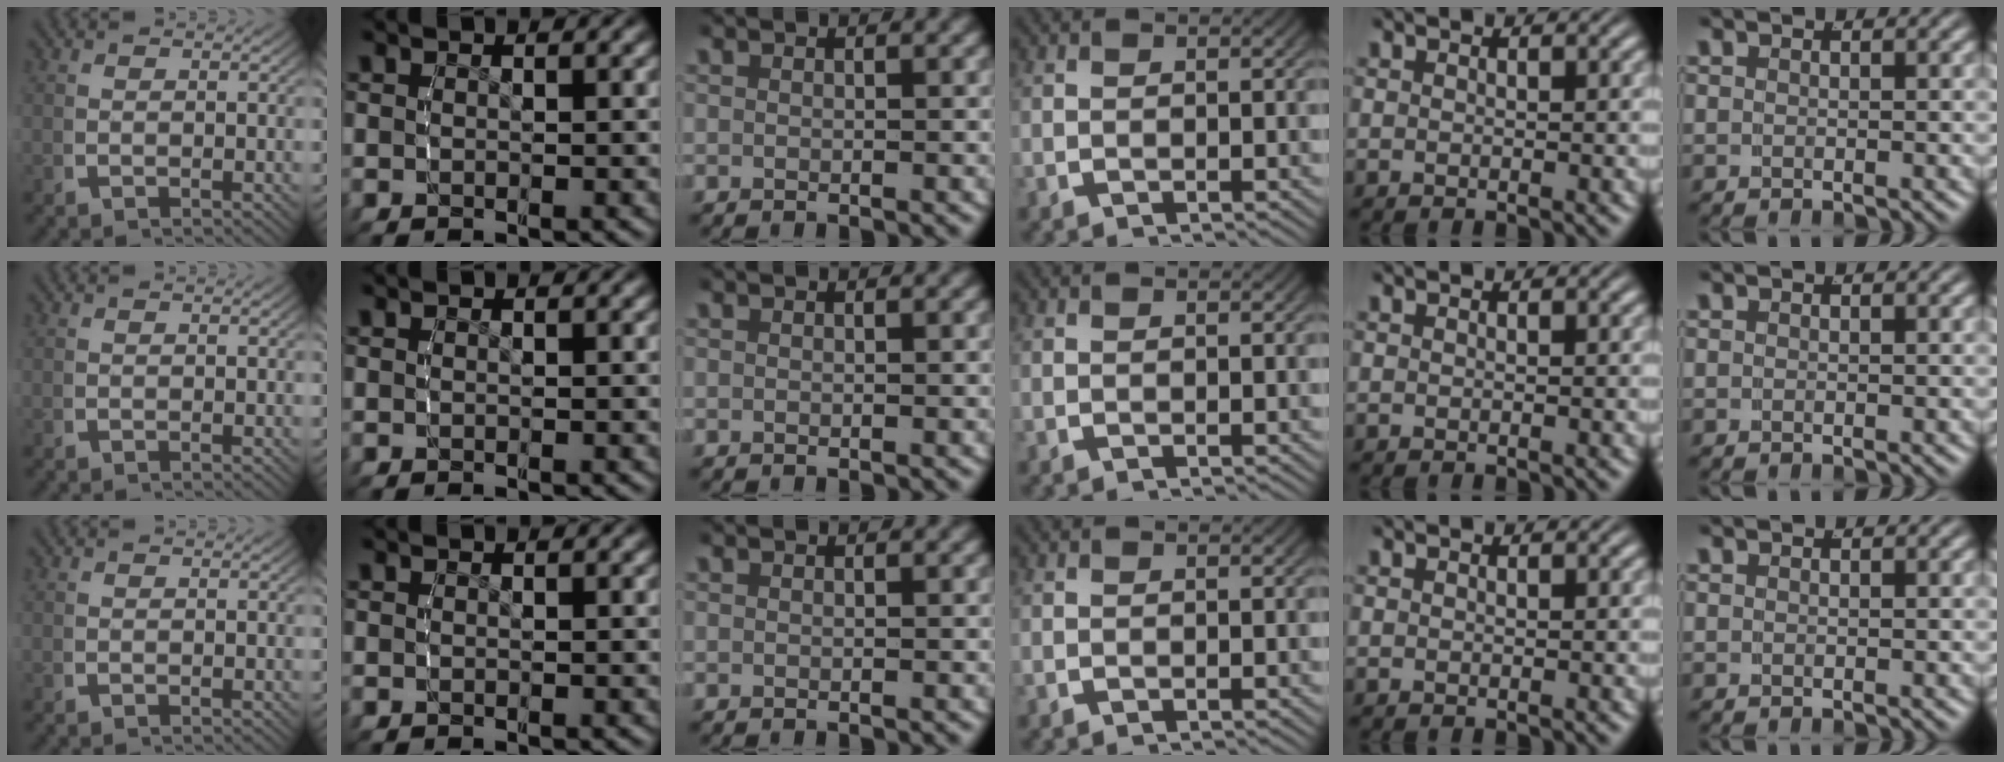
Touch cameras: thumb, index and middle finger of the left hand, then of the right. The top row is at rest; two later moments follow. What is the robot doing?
{"motion": "reach", "object": "jacket"}